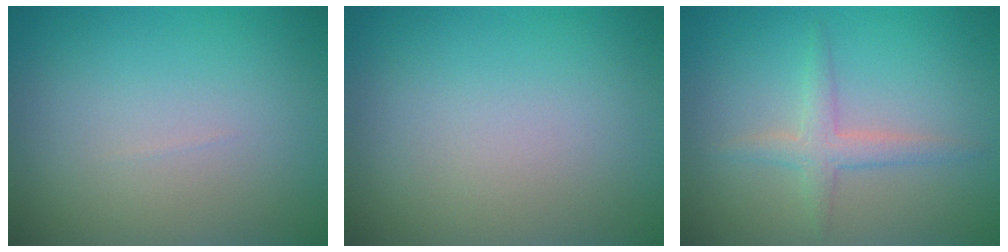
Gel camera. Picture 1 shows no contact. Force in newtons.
{"total": 0.0}
{"total": 2.2, "press": 2.2, "slide": 0.1}